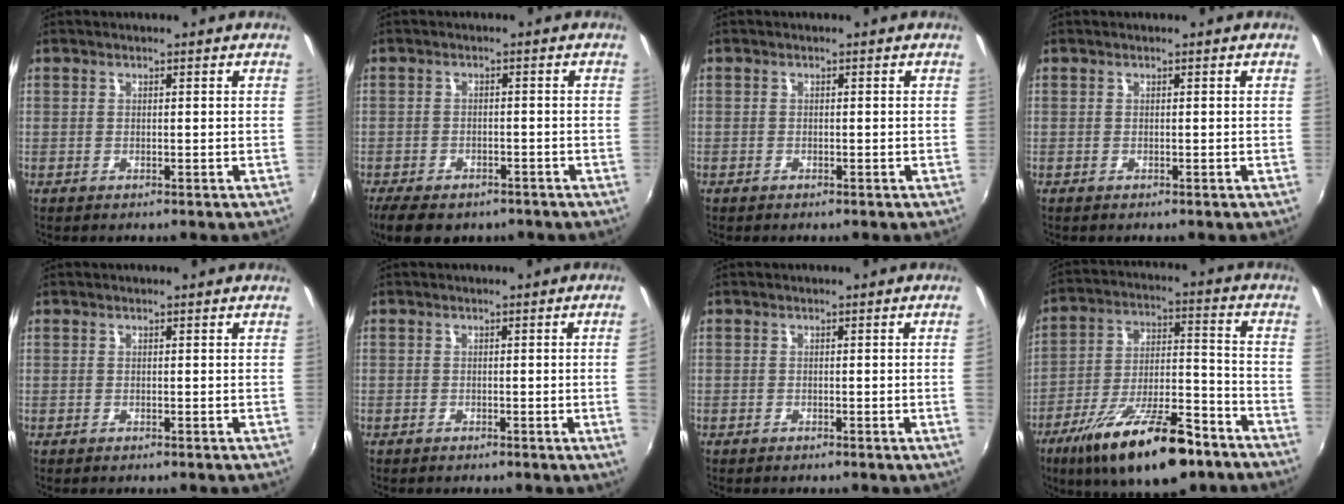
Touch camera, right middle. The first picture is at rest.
{"total": 10.0, "force": [-7.3, 4.6, 5.0], "torque": [-0.111, -0.024, -0.107]}
{"total": 0.6, "force": [-0.5, 0.4, 0.0], "torque": [-0.005, 0.001, -0.008]}
{"total": 0.0}
{"total": 0.0}
{"total": 2.3, "force": [-0.3, -1.3, 1.9], "torque": [-0.036, -0.011, 0.002]}
{"total": 1.2, "force": [-0.2, -0.7, 1.0], "torque": [-0.016, -0.007, -0.001]}
{"total": 20.6, "force": [-13.6, 6.6, 14.0], "torque": [-0.248, -0.020, -0.216]}